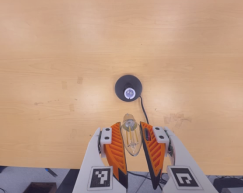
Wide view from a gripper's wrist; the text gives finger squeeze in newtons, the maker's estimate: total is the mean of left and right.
{"total": 13.4, "left": 14.8, "right": 12.0}